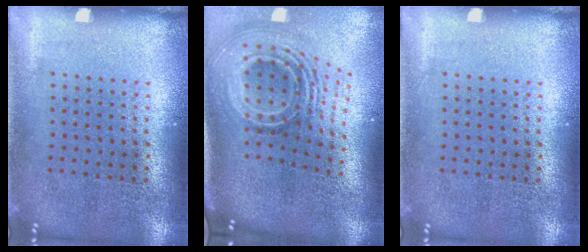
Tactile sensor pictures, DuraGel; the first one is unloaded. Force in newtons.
{"total": 2.9, "press": 1.8, "slide": 2.2}
{"total": 0.0}